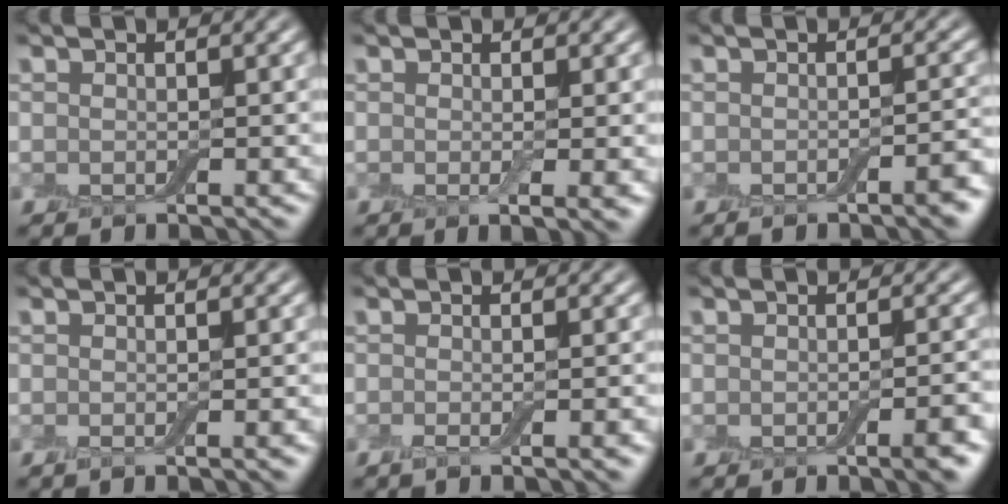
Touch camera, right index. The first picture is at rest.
{"total": 2.0, "force": [0.0, 0.3, 2.0], "torque": [-0.027, -0.008, 0.002]}
{"total": 2.3, "force": [-1.2, 0.6, 1.9], "torque": [-0.019, 0.003, -0.020]}
{"total": 1.9, "force": [-0.6, 0.5, 1.7], "torque": [-0.014, -0.001, -0.009]}
{"total": 2.9, "force": [-1.1, 1.1, 2.5], "torque": [-0.016, 0.000, -0.017]}
{"total": 2.5, "force": [-1.0, 0.6, 2.2], "torque": [-0.023, 0.003, -0.017]}